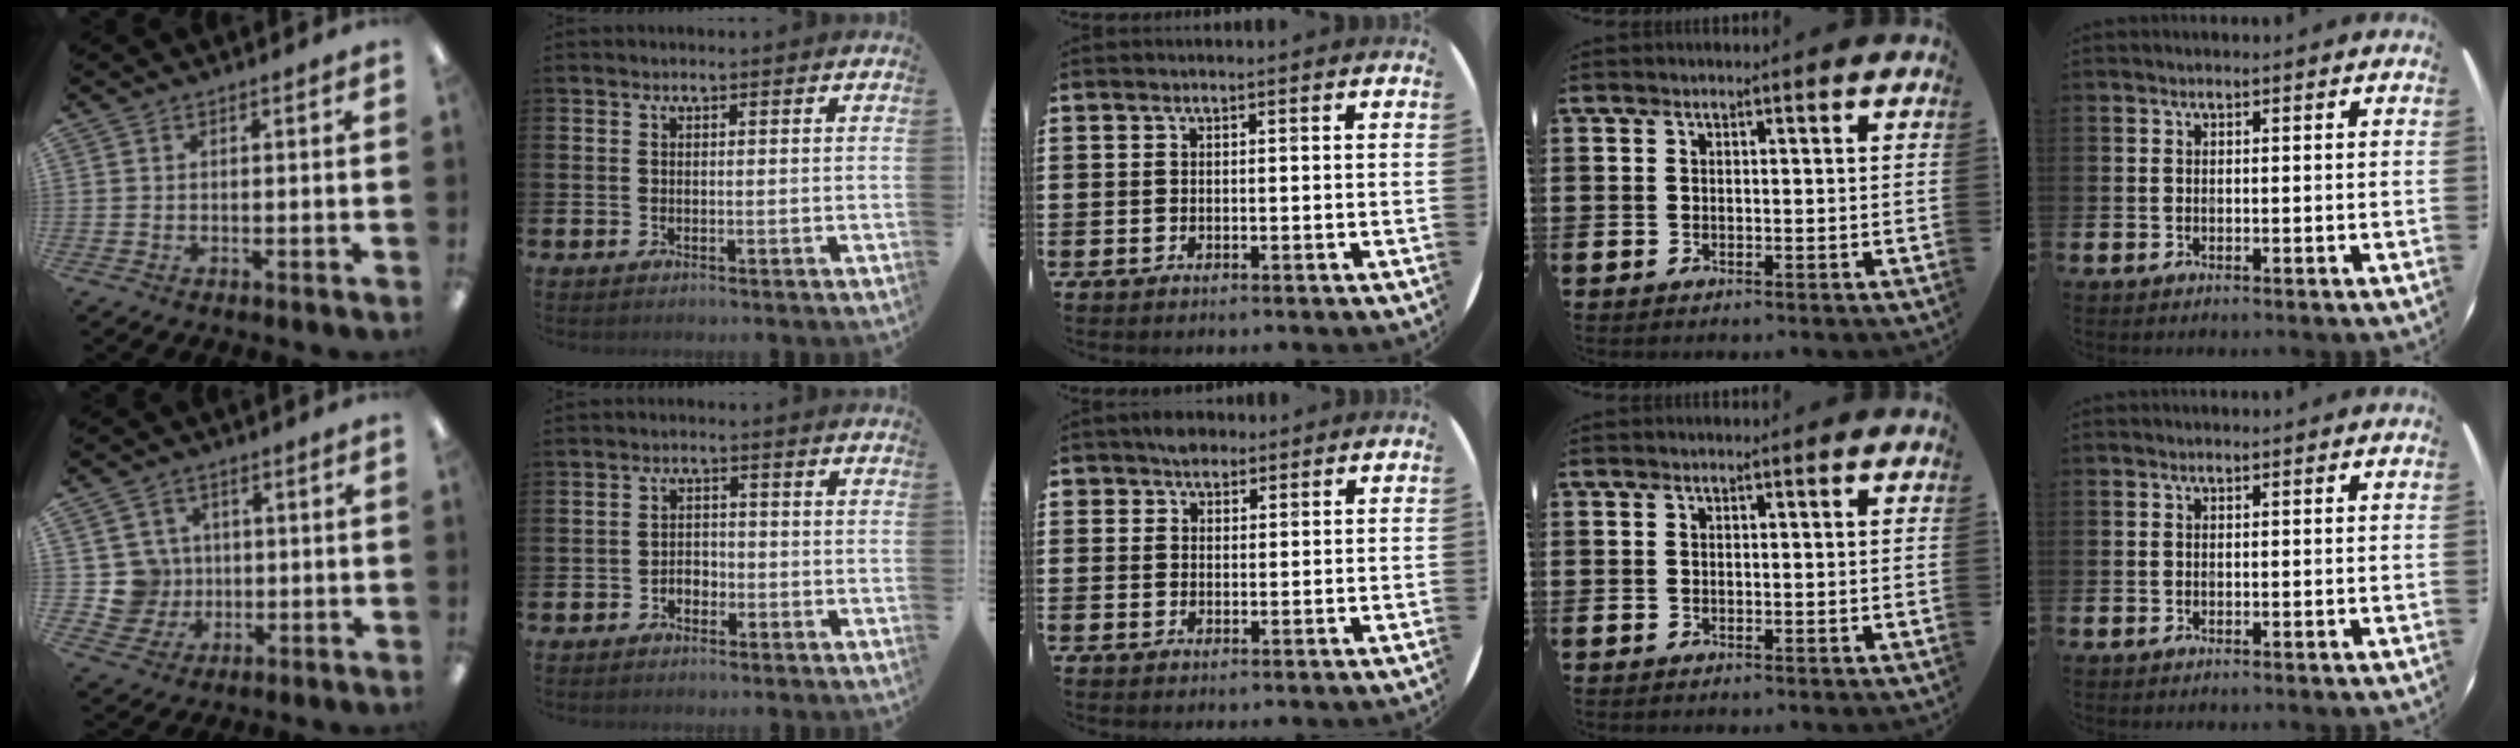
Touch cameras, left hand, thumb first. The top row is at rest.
{"thumb": {"total": 7.9, "force": [1.1, 7.8, 0.8], "torque": [-0.029, 0.004, 0.031]}, "index": {"total": 2.0, "force": [-1.3, 1.4, 0.6], "torque": [-0.016, 0.005, -0.029]}, "middle": {"total": 2.4, "force": [2.0, 1.3, 0.1], "torque": [0.001, 0.001, 0.039]}}